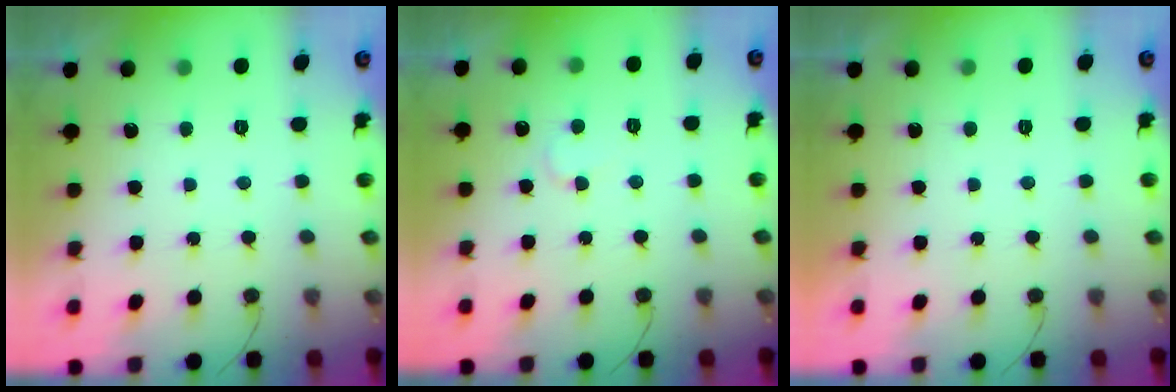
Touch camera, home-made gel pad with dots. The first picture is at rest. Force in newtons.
{"total": 3.3, "press": 3.2, "slide": 0.3}
{"total": 1.7, "press": 1.7, "slide": 0.1}